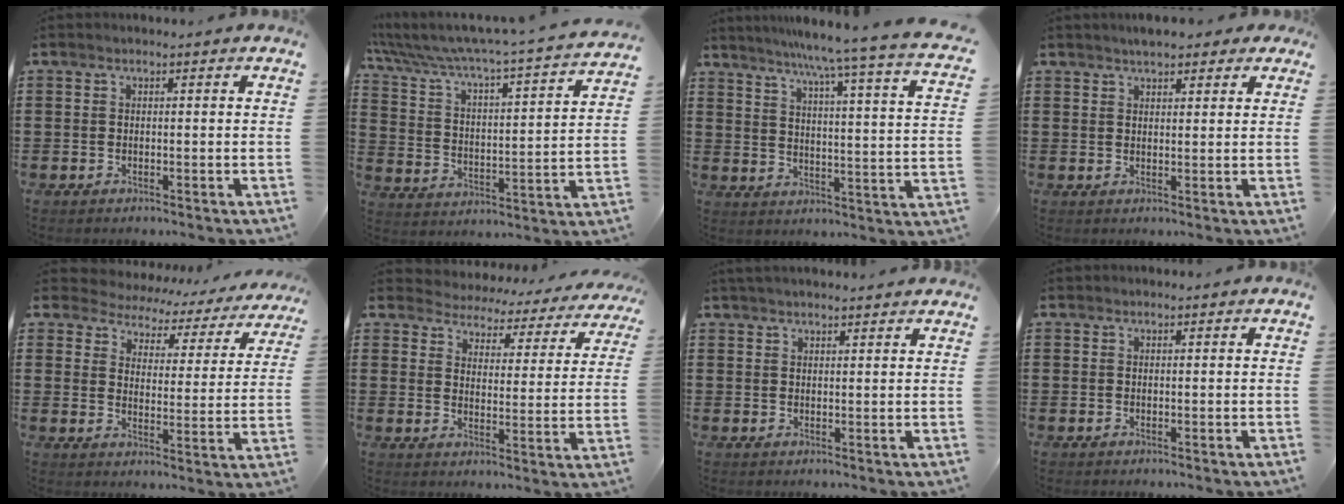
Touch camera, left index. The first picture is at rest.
{"total": 4.9, "force": [4.6, 0.0, 1.8], "torque": [-0.062, -0.050, 0.067]}
{"total": 6.0, "force": [4.9, -1.8, 2.9], "torque": [-0.069, -0.054, 0.069]}
{"total": 3.2, "force": [2.7, 0.9, 1.4], "torque": [-0.026, -0.001, 0.046]}
{"total": 3.2, "force": [3.0, 1.1, -0.2], "torque": [-0.023, -0.024, 0.043]}
{"total": 3.2, "force": [3.1, 0.4, -0.5], "torque": [-0.016, -0.033, 0.045]}
{"total": 1.9, "force": [1.9, 0.1, 0.4], "torque": [-0.012, 0.002, 0.037]}
{"total": 0.0}